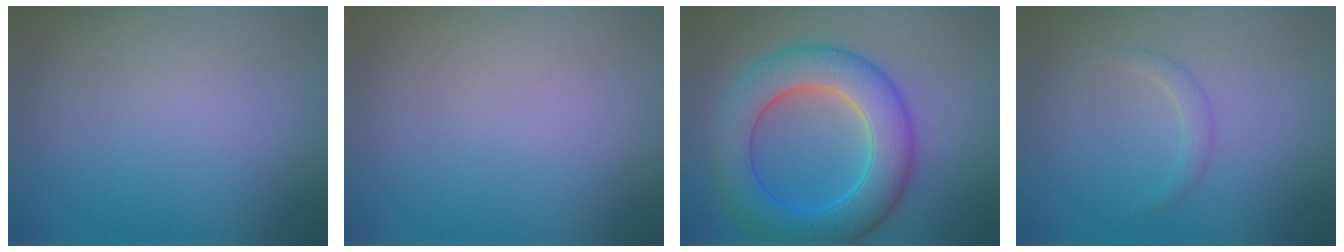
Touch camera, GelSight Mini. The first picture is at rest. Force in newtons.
{"total": 0.0}
{"total": 8.2, "press": 8.2, "slide": 0.4}
{"total": 1.2, "press": 1.1, "slide": 0.1}